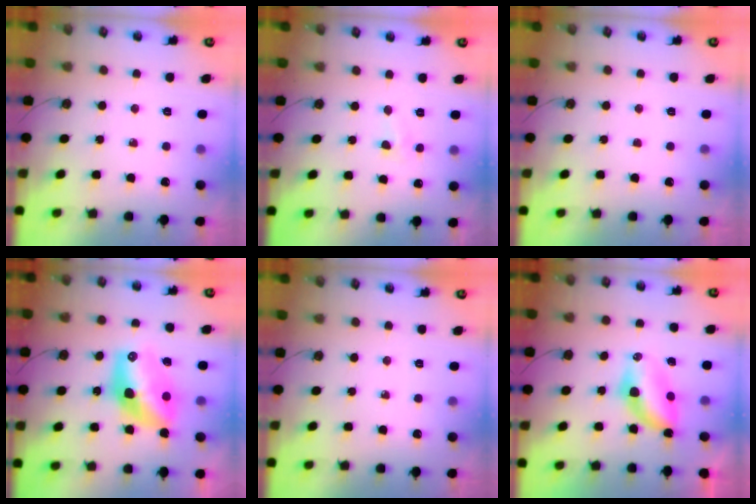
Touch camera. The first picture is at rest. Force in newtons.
{"total": 2.4, "press": 2.3, "slide": 0.4}
{"total": 0.0}
{"total": 12.2, "press": 12.1, "slide": 1.0}
{"total": 0.0}
{"total": 6.3, "press": 6.3, "slide": 0.2}